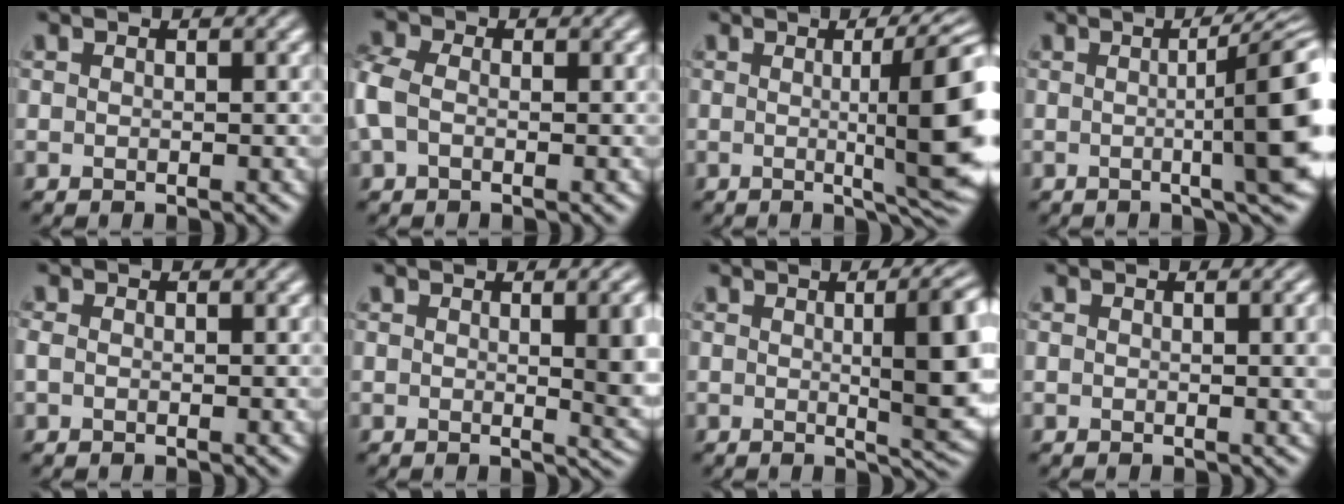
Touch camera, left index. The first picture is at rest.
{"total": 3.1, "force": [-0.3, 2.2, 2.1], "torque": [-0.062, 0.006, -0.019]}
{"total": 10.0, "force": [0.3, 2.1, 9.7], "torque": [-0.105, 0.004, 0.007]}
{"total": 8.5, "force": [-0.2, 1.8, 8.3], "torque": [-0.090, 0.005, -0.001]}
{"total": 0.7, "force": [-0.2, 0.5, 0.5], "torque": [-0.015, -0.001, -0.007]}
{"total": 5.4, "force": [0.6, 1.7, 5.1], "torque": [-0.046, -0.002, 0.011]}
{"total": 9.0, "force": [0.8, 2.5, 8.6], "torque": [-0.082, 0.006, 0.012]}
{"total": 2.0, "force": [0.1, 0.6, 1.9], "torque": [-0.023, -0.003, -0.001]}